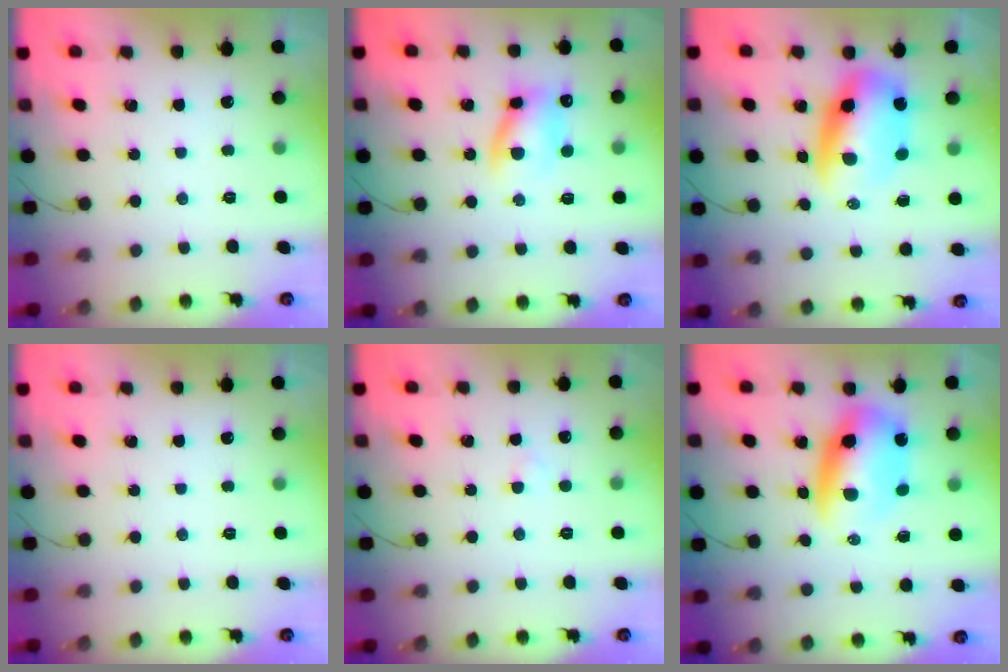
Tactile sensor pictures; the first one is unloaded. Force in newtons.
{"total": 10.6, "press": 10.3, "slide": 2.3}
{"total": 10.2, "press": 9.9, "slide": 2.2}
{"total": 0.0}
{"total": 1.2, "press": 1.0, "slide": 0.6}
{"total": 10.0, "press": 9.7, "slide": 2.3}